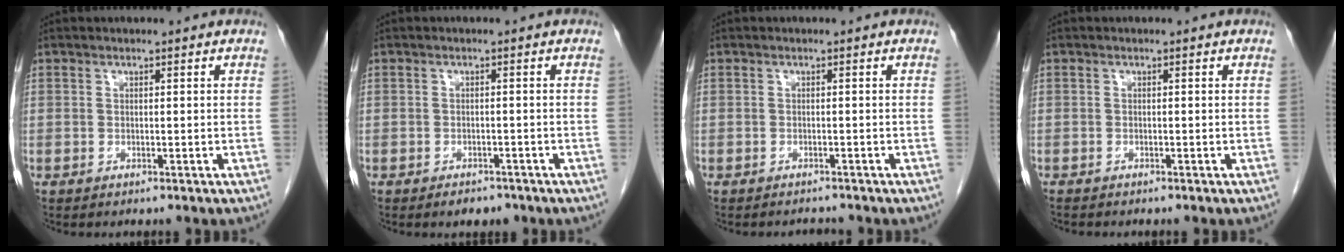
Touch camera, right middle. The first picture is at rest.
{"total": 2.4, "force": [-1.8, 1.2, 1.0], "torque": [-0.014, 0.001, -0.018]}
{"total": 1.1, "force": [-1.1, 0.1, -0.1], "torque": [0.000, -0.006, -0.014]}
{"total": 0.7, "force": [-0.7, 0.1, 0.1], "torque": [-0.010, -0.003, -0.014]}